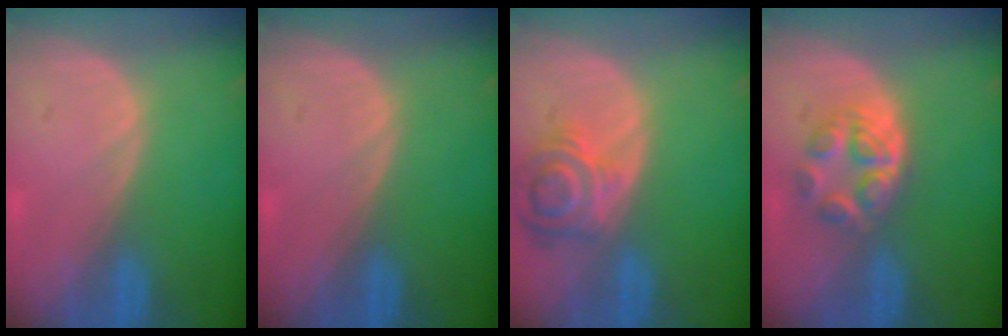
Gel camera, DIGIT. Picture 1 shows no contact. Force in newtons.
{"total": 0.0}
{"total": 7.2, "press": 6.5, "slide": 3.0}
{"total": 6.2, "press": 5.2, "slide": 3.3}